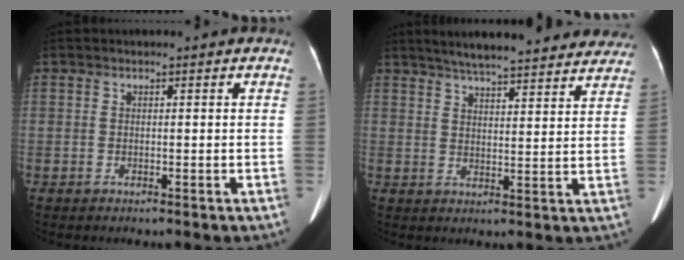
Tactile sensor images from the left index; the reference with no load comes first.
{"total": 20.7, "force": [18.4, 3.2, 8.9], "torque": [-0.128, 0.014, 0.234]}